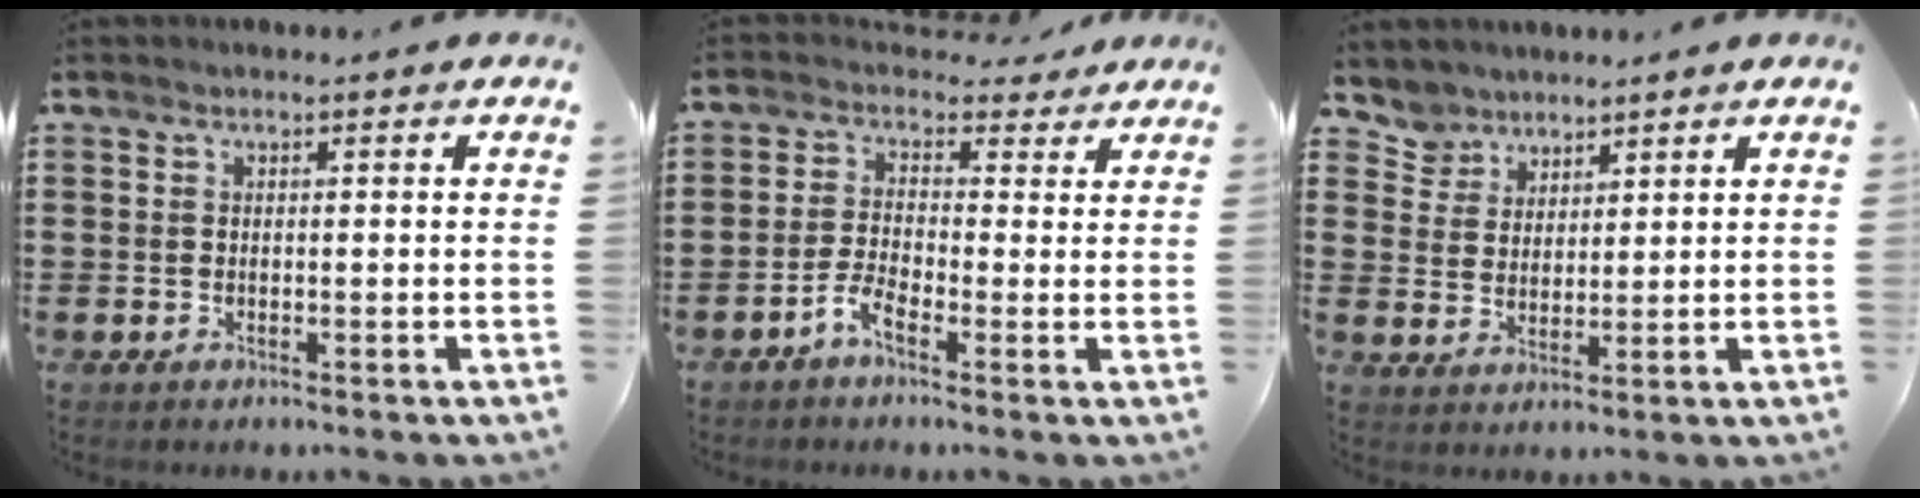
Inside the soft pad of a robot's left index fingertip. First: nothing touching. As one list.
[{"total": 3.3, "force": [-0.7, 2.0, 2.5], "torque": [-0.057, 0.004, -0.019]}, {"total": 4.3, "force": [3.5, 2.5, -0.4], "torque": [-0.015, -0.006, 0.067]}]